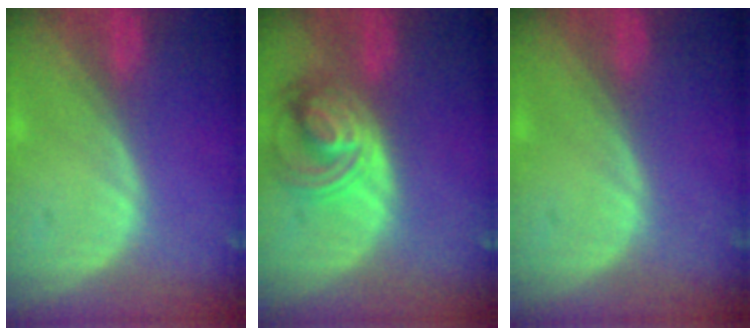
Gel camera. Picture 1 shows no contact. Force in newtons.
{"total": 7.8, "press": 6.9, "slide": 3.8}
{"total": 0.0}